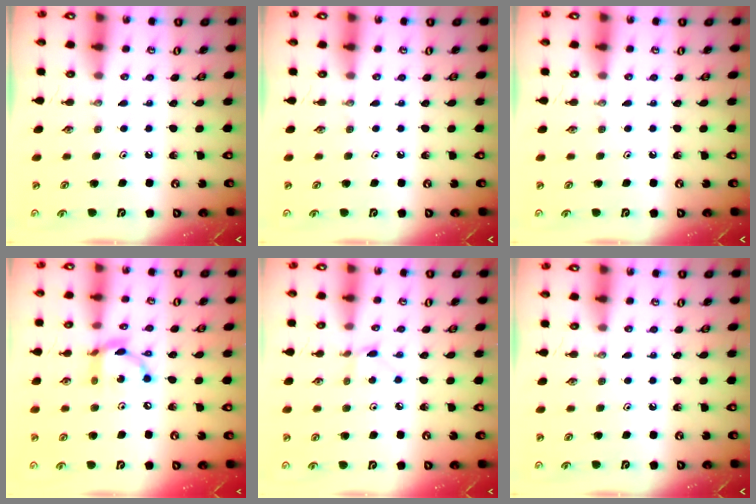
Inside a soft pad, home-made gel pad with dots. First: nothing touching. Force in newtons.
{"total": 0.0}
{"total": 0.0}
{"total": 12.2, "press": 12.2, "slide": 0.9}
{"total": 1.4, "press": 1.4, "slide": 0.2}
{"total": 0.0}